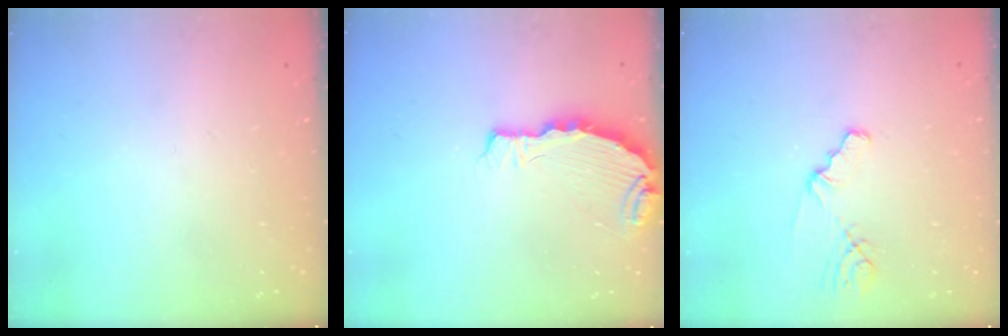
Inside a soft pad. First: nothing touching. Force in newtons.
{"total": 4.8, "press": 4.8, "slide": 0.2}
{"total": 2.1, "press": 2.1, "slide": 0.2}